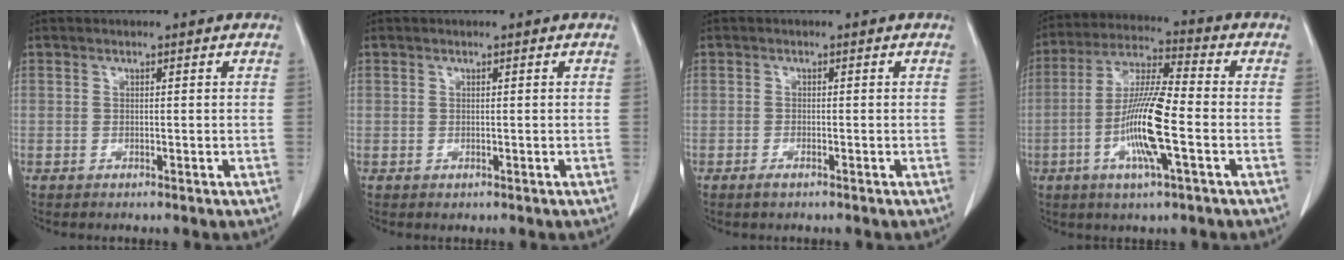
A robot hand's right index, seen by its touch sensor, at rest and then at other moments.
{"total": 0.5, "force": [0.0, 0.5, 0.0], "torque": [0.002, 0.004, -0.002]}
{"total": 0.7, "force": [-0.5, 0.2, 0.4], "torque": [-0.009, 0.000, -0.005]}
{"total": 12.6, "force": [-3.3, 0.9, 12.2], "torque": [-0.238, -0.006, -0.068]}